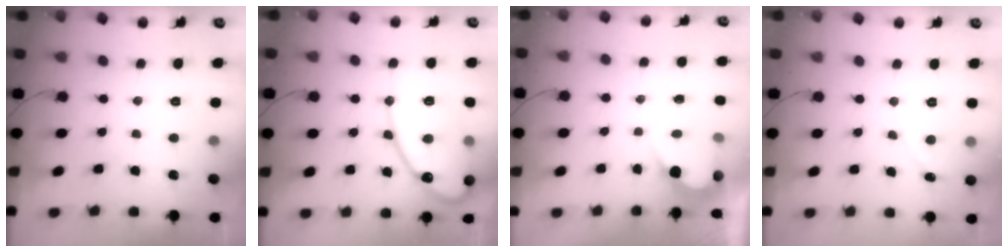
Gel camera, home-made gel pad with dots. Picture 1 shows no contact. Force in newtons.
{"total": 14.9, "press": 14.9, "slide": 1.4}
{"total": 3.2, "press": 3.2, "slide": 0.2}
{"total": 0.0}